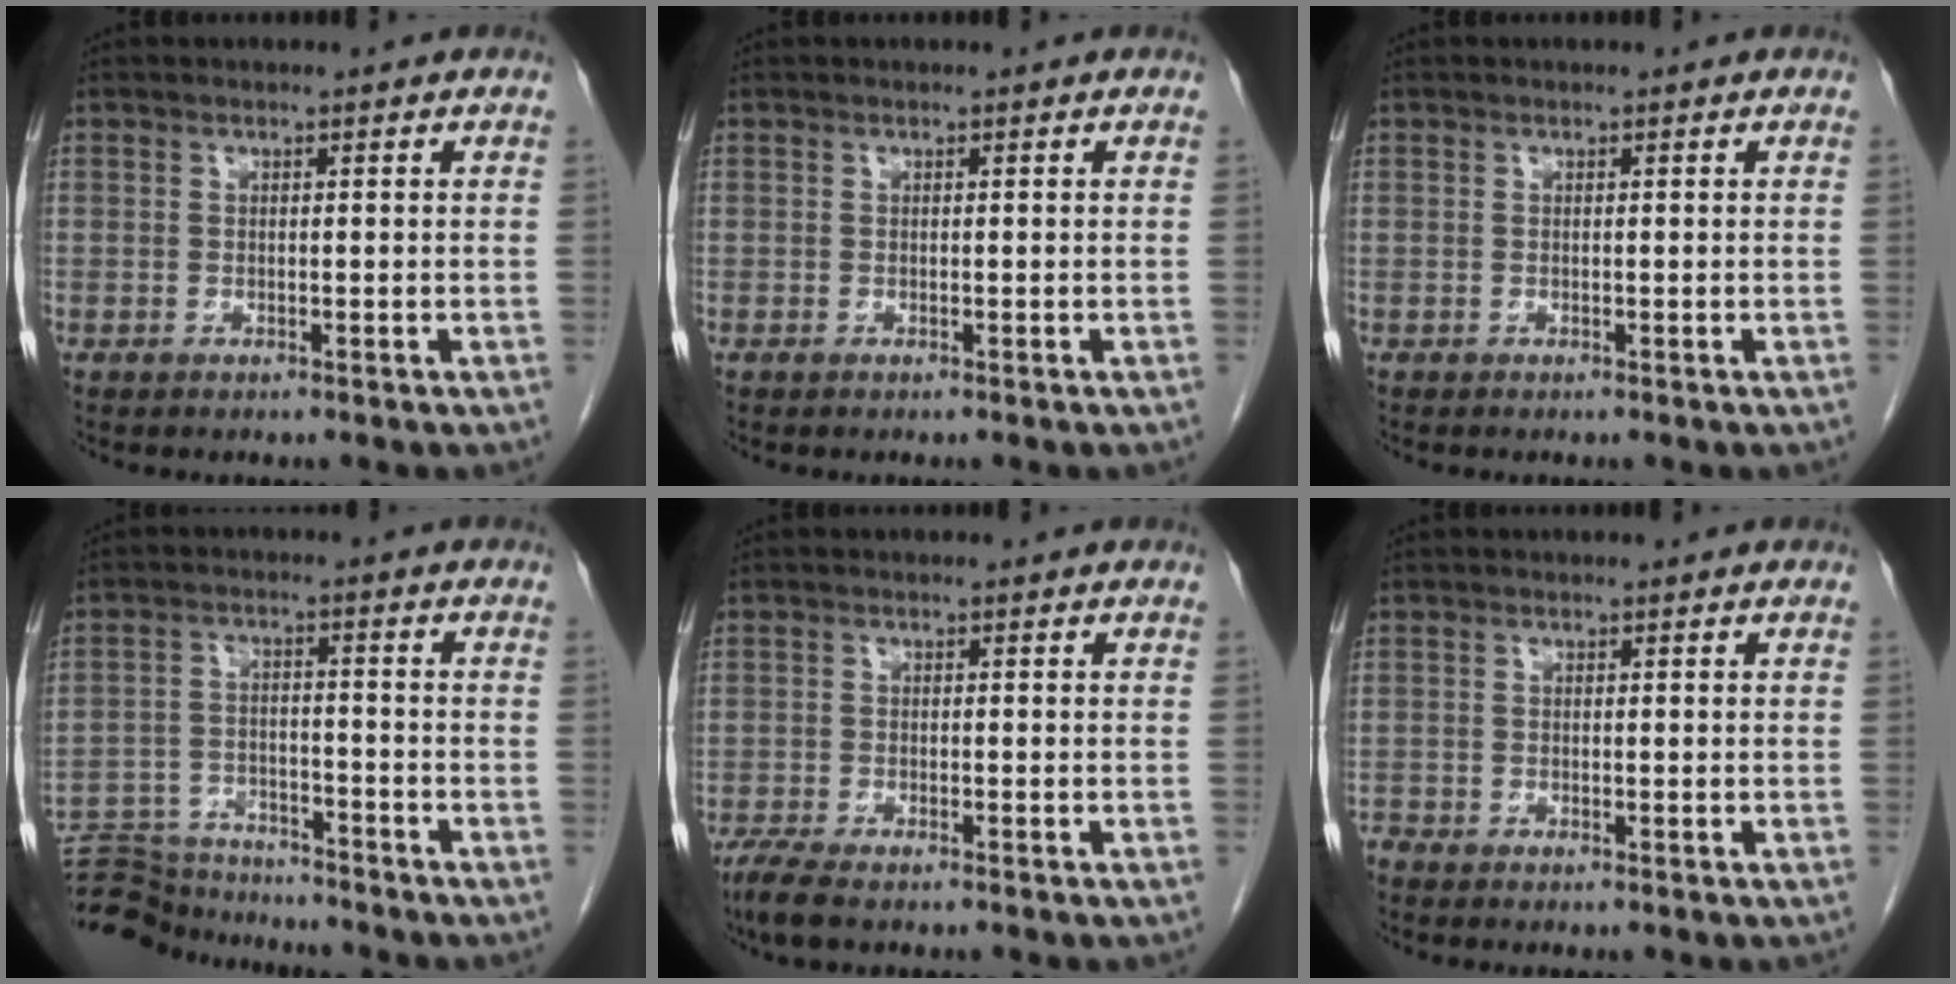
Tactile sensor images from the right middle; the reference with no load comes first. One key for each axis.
{"total": 0.0}
{"total": 0.0}
{"total": 12.1, "fx": -11.8, "fy": 2.2, "fz": 1.8, "tx": -0.032, "ty": 0.014, "tz": -0.183}
{"total": 4.2, "fx": -3.2, "fy": 0.9, "fz": 2.5, "tx": -0.056, "ty": -0.013, "tz": -0.054}
{"total": 0.8, "fx": -0.8, "fy": 0.0, "fz": 0.0, "tx": -0.004, "ty": -0.003, "tz": -0.016}